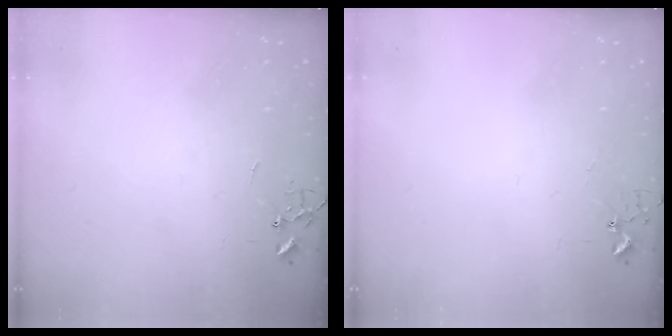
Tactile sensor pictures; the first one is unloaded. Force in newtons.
{"total": 2.7, "press": 2.7, "slide": 0.2}